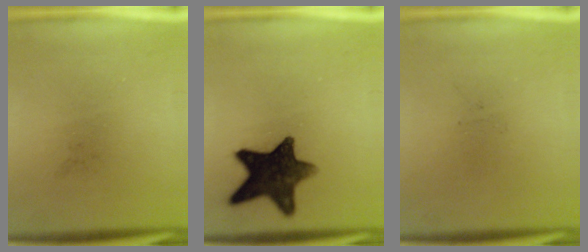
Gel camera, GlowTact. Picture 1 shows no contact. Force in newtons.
{"total": 13.5}
{"total": 0.0}